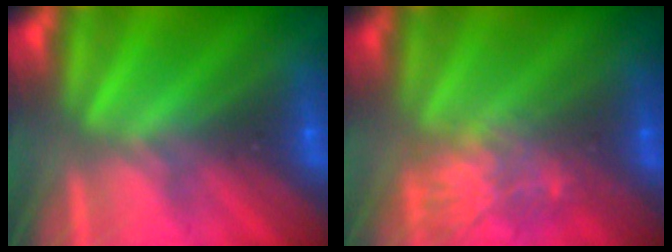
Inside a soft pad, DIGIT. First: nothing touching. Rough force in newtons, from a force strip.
{"total": 5.2}